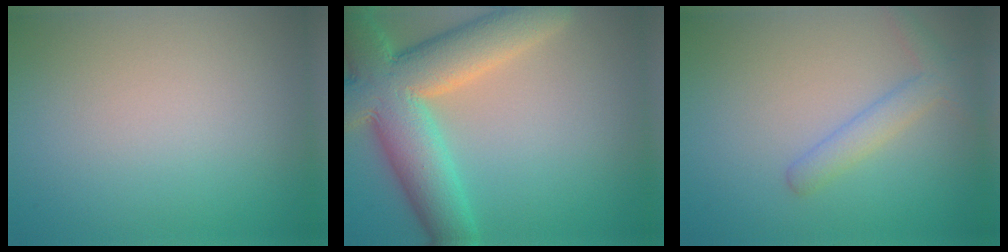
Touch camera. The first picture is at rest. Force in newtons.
{"total": 10.8, "press": 10.8, "slide": 0.5}
{"total": 2.4, "press": 2.4, "slide": 0.1}